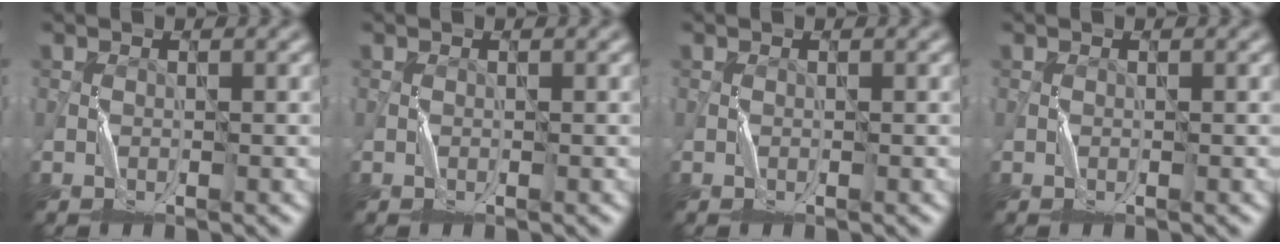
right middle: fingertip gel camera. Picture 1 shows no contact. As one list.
[{"total": 0.0}, {"total": 0.0}, {"total": 0.0}]